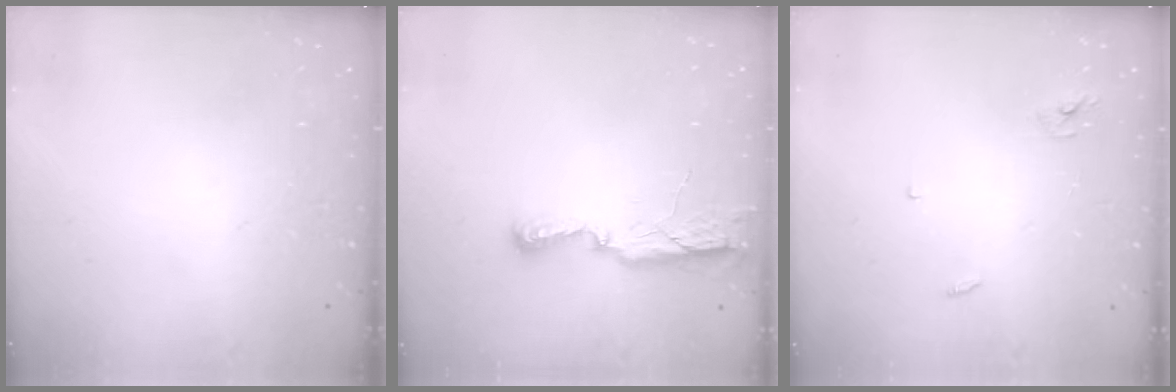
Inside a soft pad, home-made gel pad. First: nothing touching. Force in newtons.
{"total": 6.6, "press": 6.5, "slide": 1.1}
{"total": 2.5, "press": 2.5, "slide": 0.1}